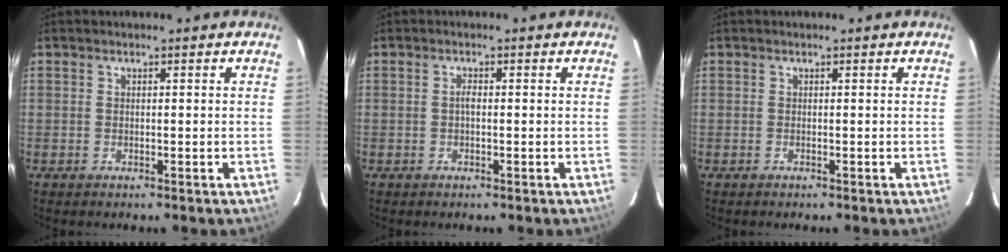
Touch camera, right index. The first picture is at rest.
{"total": 1.0, "force": [-0.2, 0.4, 0.9], "torque": [-0.017, 0.005, -0.005]}
{"total": 0.0}